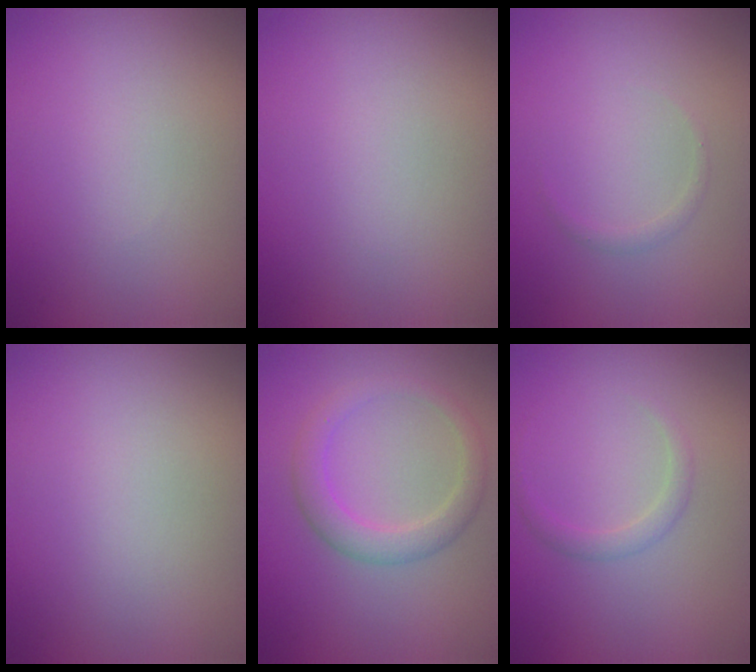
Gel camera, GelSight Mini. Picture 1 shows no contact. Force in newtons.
{"total": 0.0}
{"total": 0.6, "press": 0.6, "slide": 0.0}
{"total": 0.0}
{"total": 2.8, "press": 2.8, "slide": 0.1}
{"total": 1.2, "press": 1.2, "slide": 0.1}